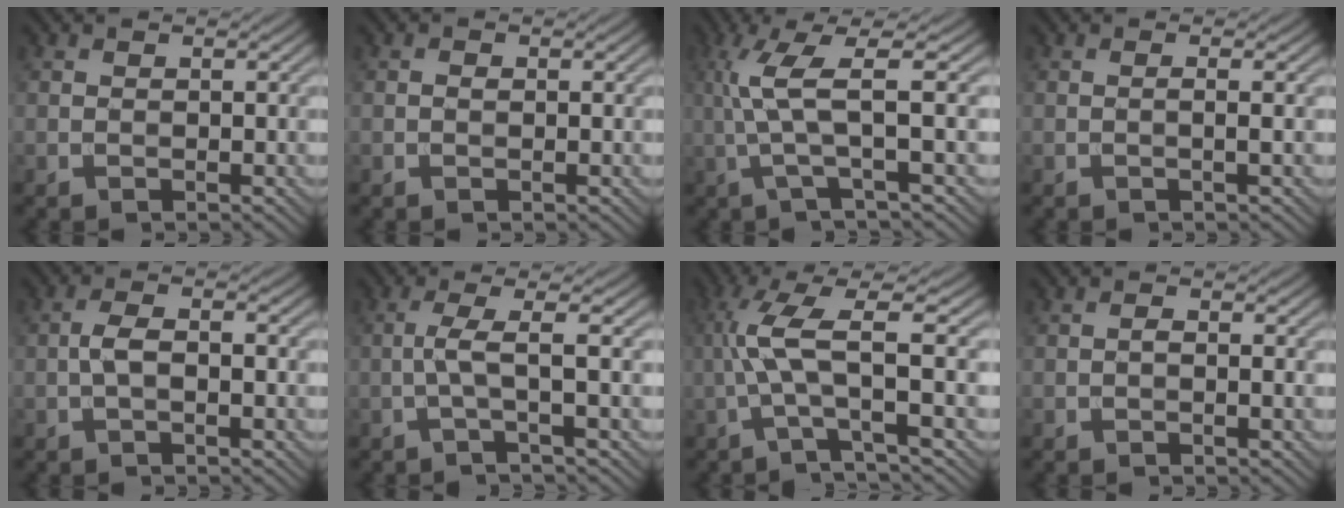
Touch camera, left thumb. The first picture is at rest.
{"total": 0.6, "force": [0.0, 0.4, 0.5], "torque": [-0.007, 0.000, -0.001]}
{"total": 7.0, "force": [0.6, 1.0, 6.9], "torque": [-0.144, 0.014, 0.008]}
{"total": 1.2, "force": [0.0, 0.0, 1.2], "torque": [-0.021, 0.005, -0.005]}
{"total": 3.0, "force": [-0.6, 1.1, 2.7], "torque": [-0.058, 0.006, -0.015]}
{"total": 3.5, "force": [-0.4, 0.2, 3.4], "torque": [-0.062, 0.009, -0.023]}
{"total": 7.3, "force": [-0.7, 1.0, 7.2], "torque": [-0.148, 0.018, -0.025]}
{"total": 1.1, "force": [-0.4, 0.3, 1.0], "torque": [-0.017, 0.002, -0.007]}